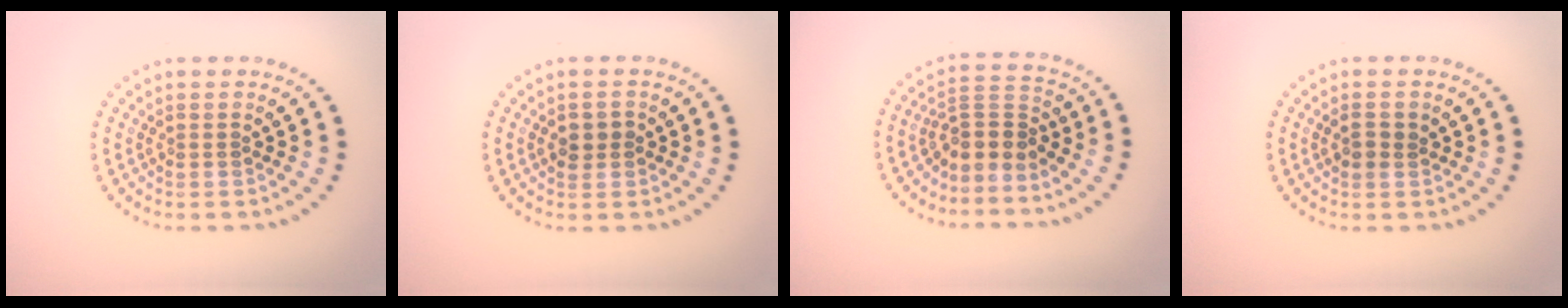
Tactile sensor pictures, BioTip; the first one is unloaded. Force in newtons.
{"total": 1.6, "press": 1.6, "slide": 0.2}
{"total": 2.9, "press": 2.1, "slide": 2.1}
{"total": 1.5, "press": 1.5, "slide": 0.1}